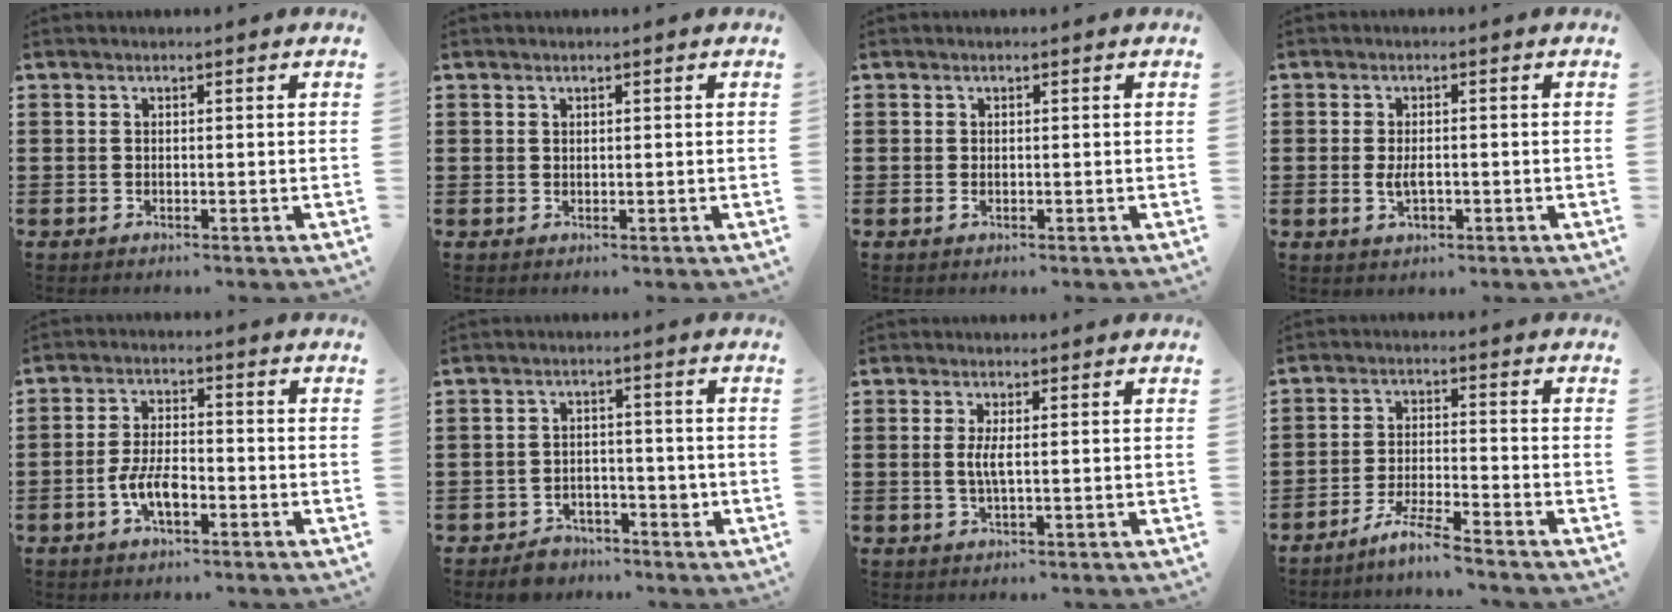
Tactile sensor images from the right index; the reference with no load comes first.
{"total": 0.6, "force": [0.3, 0.4, 0.1], "torque": [-0.004, 0.002, 0.007]}
{"total": 0.6, "force": [-0.1, 0.3, 0.5], "torque": [-0.012, -0.002, -0.002]}
{"total": 3.1, "force": [-0.4, 1.5, 2.7], "torque": [-0.052, 0.001, -0.007]}
{"total": 5.4, "force": [-2.1, 2.5, 4.3], "torque": [-0.101, 0.001, -0.044]}
{"total": 3.4, "force": [-2.6, 2.0, 0.7], "torque": [-0.016, 0.010, -0.052]}
{"total": 2.8, "force": [0.1, 0.3, 2.7], "torque": [-0.059, -0.007, -0.003]}
{"total": 5.1, "force": [-4.6, -0.5, 2.1], "torque": [-0.050, -0.010, -0.091]}